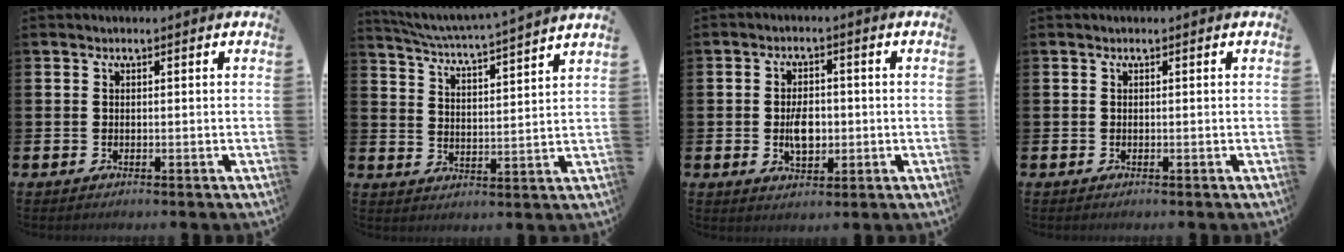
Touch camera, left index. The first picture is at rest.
{"total": 5.1, "force": [4.8, -0.5, 1.4], "torque": [-0.049, -0.041, 0.080]}
{"total": 4.6, "force": [-0.4, 2.7, 3.7], "torque": [-0.055, 0.000, -0.010]}
{"total": 0.0}